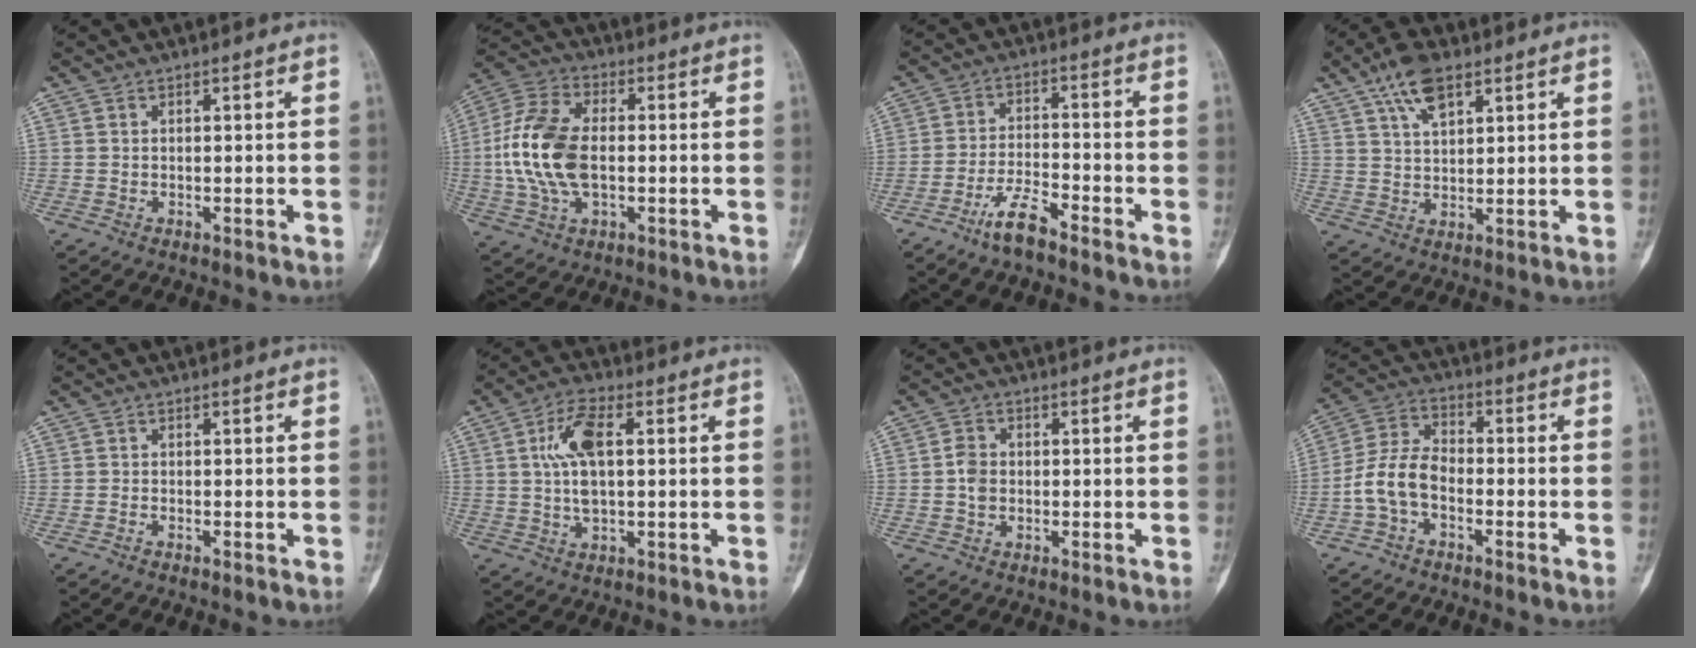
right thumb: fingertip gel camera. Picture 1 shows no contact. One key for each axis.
{"total": 15.1, "fx": -0.6, "fy": 8.7, "fz": 12.3, "tx": -0.257, "ty": 0.017, "tz": -0.015}
{"total": 6.2, "fx": -4.7, "fy": 1.3, "fz": 3.9, "tx": -0.081, "ty": 0.025, "tz": -0.091}
{"total": 7.8, "fx": 4.5, "fy": 3.6, "fz": 5.3, "tx": -0.084, "ty": -0.012, "tz": 0.082}
{"total": 0.0}
{"total": 8.6, "fx": 1.4, "fy": 3.7, "fz": 7.6, "tx": -0.154, "ty": 0.009, "tz": 0.024}
{"total": 3.1, "fx": -0.3, "fy": 2.5, "fz": 1.8, "tx": -0.027, "ty": 0.008, "tz": -0.012}
{"total": 8.3, "fx": -2.7, "fy": 5.1, "fz": 6.0, "tx": -0.115, "ty": 0.035, "tz": -0.064}